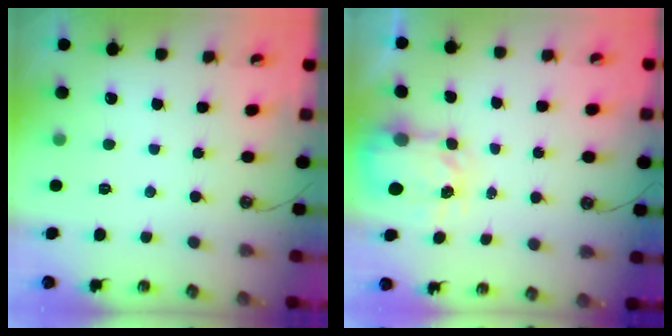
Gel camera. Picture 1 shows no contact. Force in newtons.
{"total": 3.9, "press": 3.8, "slide": 0.5}